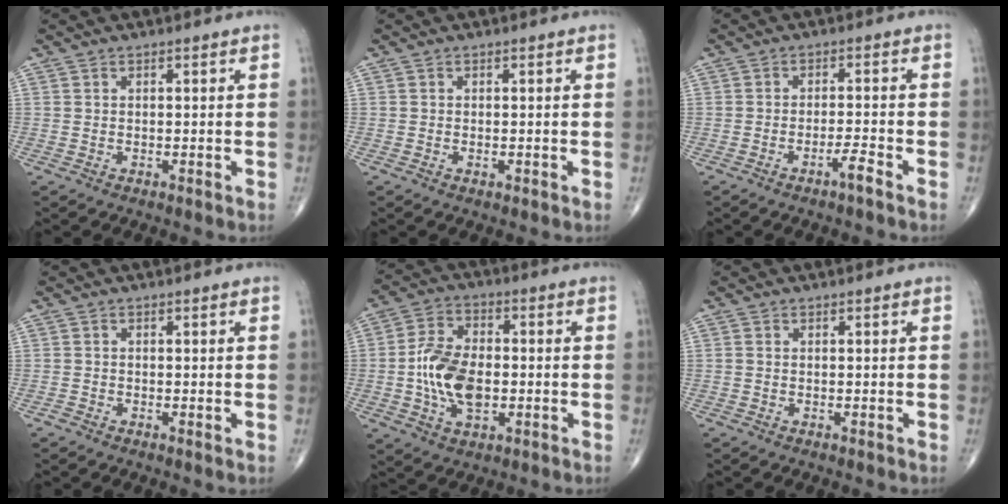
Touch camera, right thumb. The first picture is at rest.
{"total": 0.6, "force": [-0.2, 0.4, 0.5], "torque": [-0.009, -0.002, -0.004]}
{"total": 2.0, "force": [-1.4, 0.0, 1.4], "torque": [-0.029, 0.006, -0.028]}
{"total": 0.7, "force": [-0.4, 0.3, 0.5], "torque": [-0.009, -0.003, -0.013]}
{"total": 12.3, "force": [-1.5, 7.3, 9.8], "torque": [-0.174, 0.011, -0.032]}
{"total": 0.0}